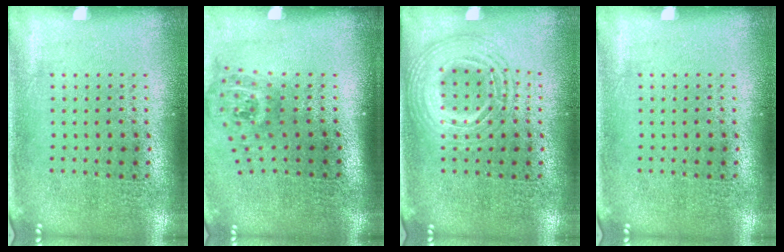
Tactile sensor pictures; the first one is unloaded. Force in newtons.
{"total": 1.9, "press": 1.3, "slide": 1.4}
{"total": 2.8, "press": 2.8, "slide": 0.3}
{"total": 0.0}